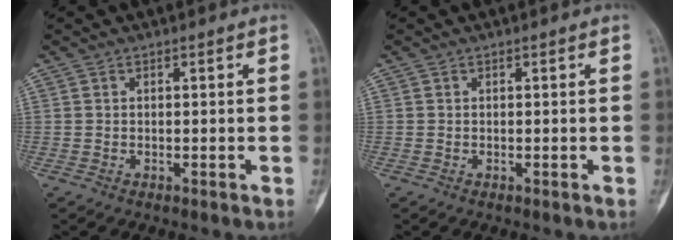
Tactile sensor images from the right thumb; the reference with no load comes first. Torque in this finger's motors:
{"motor_torque": [-0.29, 0.10, -0.15, 0.04, 0.03]}